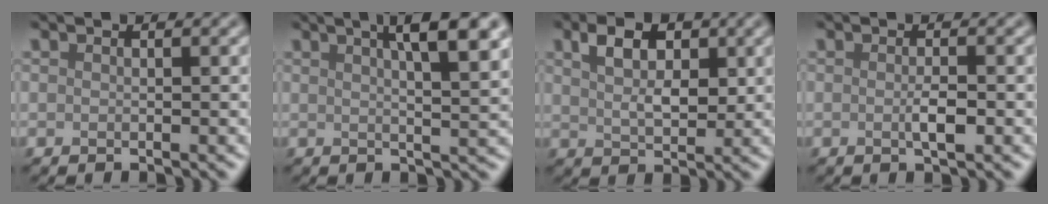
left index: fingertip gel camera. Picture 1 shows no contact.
{"total": 7.6, "force": [3.1, 2.3, 6.5], "torque": [-0.047, 0.029, 0.022]}
{"total": 4.3, "force": [1.7, 2.4, 3.1], "torque": [-0.053, 0.004, 0.029]}
{"total": 1.6, "force": [-0.2, 0.3, 1.5], "torque": [-0.028, -0.003, -0.005]}